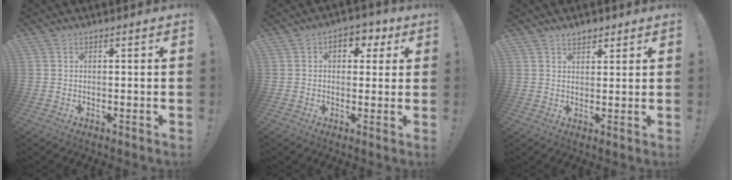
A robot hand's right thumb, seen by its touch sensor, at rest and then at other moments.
{"total": 6.2, "force": [1.8, 4.6, 3.6], "torque": [-0.030, -0.005, 0.027]}
{"total": 3.1, "force": [2.5, 1.6, 0.9], "torque": [-0.003, -0.012, 0.044]}